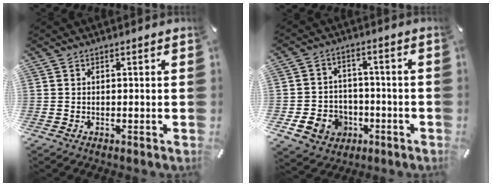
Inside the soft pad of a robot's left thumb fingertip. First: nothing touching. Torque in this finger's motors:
{"motor_torque": [-0.50, 1.08, 0.23, 0.14, 0.02]}